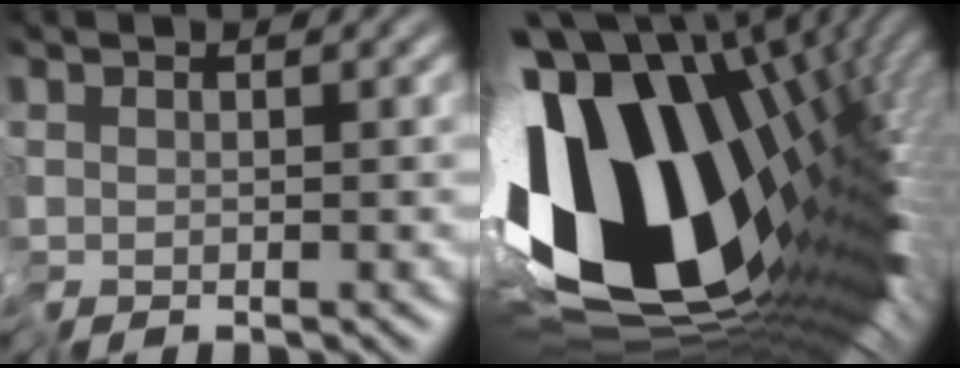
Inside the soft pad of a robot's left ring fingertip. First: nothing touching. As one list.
[{"total": 18.4, "force": [-0.8, 9.9, 15.4], "torque": [-0.302, -0.063, 0.013]}]